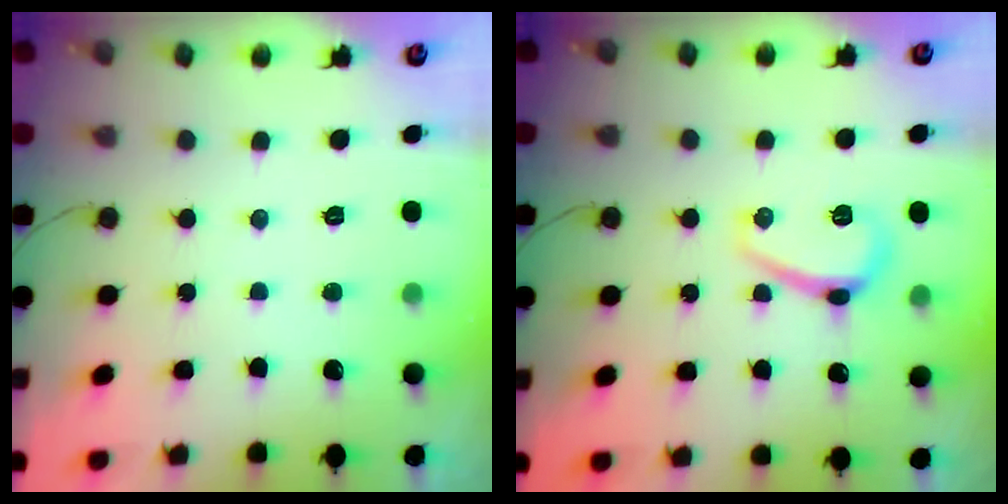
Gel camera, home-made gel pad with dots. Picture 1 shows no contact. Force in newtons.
{"total": 6.5, "press": 6.4, "slide": 0.9}